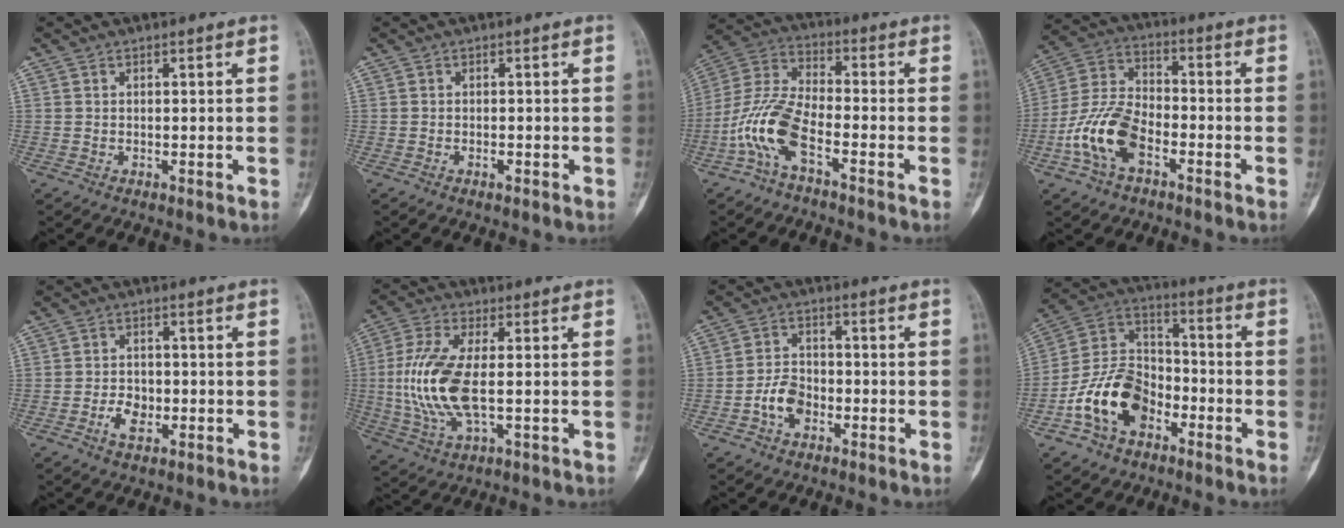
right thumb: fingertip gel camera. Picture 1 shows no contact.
{"total": 0.8, "force": [-0.5, 0.3, 0.6], "torque": [-0.012, 0.002, -0.008]}
{"total": 10.7, "force": [-4.9, 3.8, 8.7], "torque": [-0.200, 0.038, -0.108]}
{"total": 12.4, "force": [-5.0, 6.8, 9.1], "torque": [-0.188, 0.034, -0.099]}
{"total": 4.1, "force": [-1.6, 2.7, 2.8], "torque": [-0.041, 0.007, -0.028]}
{"total": 12.9, "force": [-0.5, 5.2, 11.8], "torque": [-0.271, -0.002, -0.006]}
{"total": 5.6, "force": [-2.3, 3.7, 3.5], "torque": [-0.052, 0.023, -0.048]}
{"total": 15.1, "force": [-6.3, 10.0, 9.4], "torque": [-0.162, 0.060, -0.123]}